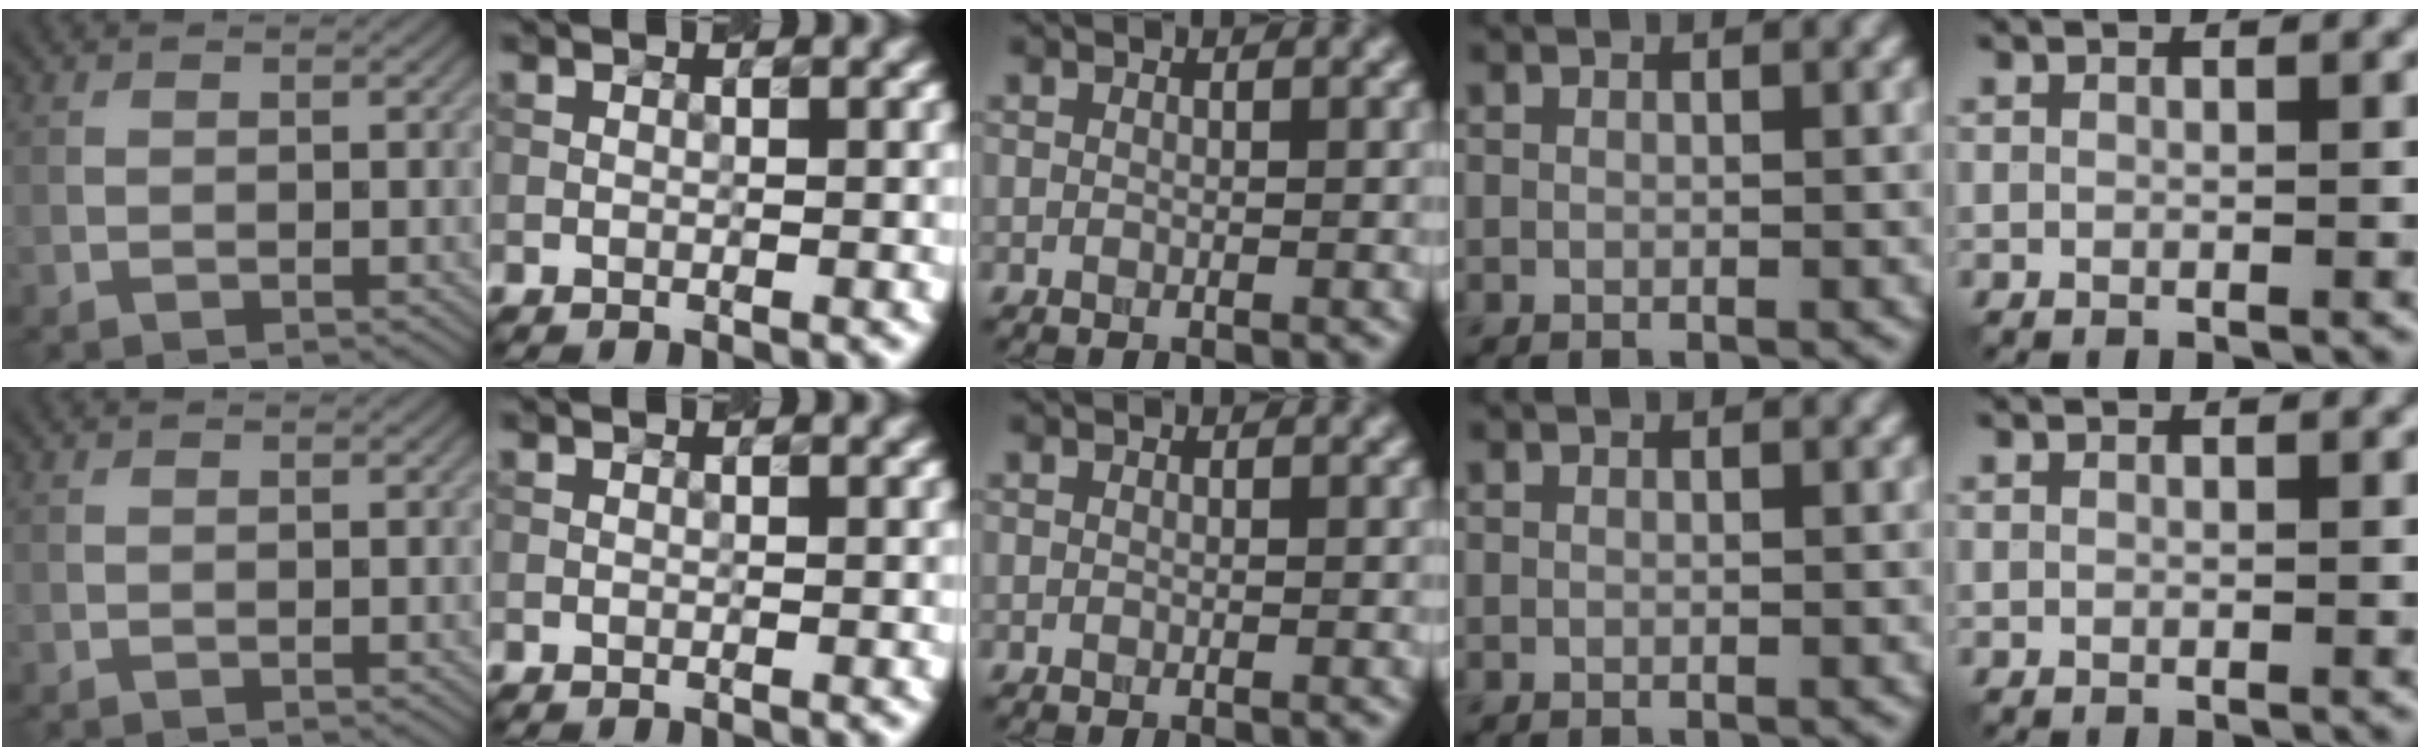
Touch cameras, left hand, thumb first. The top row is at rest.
{}